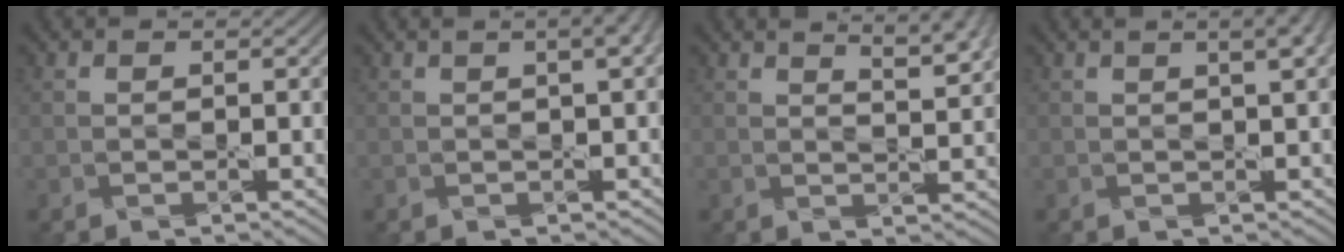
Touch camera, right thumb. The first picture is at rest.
{"total": 4.4, "force": [1.6, 1.7, 3.7], "torque": [-0.036, 0.018, 0.003]}
{"total": 6.2, "force": [4.0, 1.6, 4.5], "torque": [-0.062, 0.007, 0.056]}
{"total": 4.6, "force": [2.0, 1.6, 3.8], "torque": [-0.040, 0.018, 0.007]}